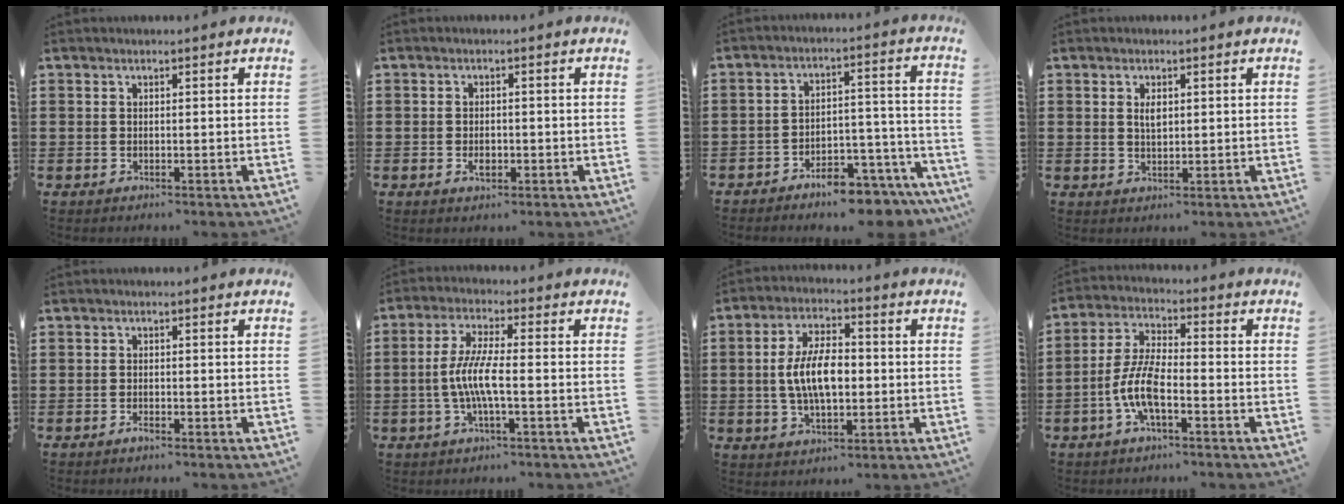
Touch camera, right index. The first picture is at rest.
{"total": 2.1, "force": [-0.5, 1.1, 1.7], "torque": [-0.033, 0.000, -0.009]}
{"total": 6.6, "force": [-6.3, 1.0, 1.4], "torque": [-0.017, 0.022, -0.121]}
{"total": 2.2, "force": [0.7, 0.9, 1.8], "torque": [-0.039, 0.004, 0.011]}
{"total": 1.2, "force": [-0.9, 0.2, 0.7], "torque": [-0.024, -0.010, -0.016]}
{"total": 6.4, "force": [-1.6, 0.9, 6.1], "torque": [-0.135, -0.011, -0.039]}
{"total": 8.3, "force": [-0.4, 4.0, 7.3], "torque": [-0.147, 0.001, -0.015]}
{"total": 7.4, "force": [-2.9, 2.3, 6.4], "torque": [-0.157, -0.013, -0.062]}